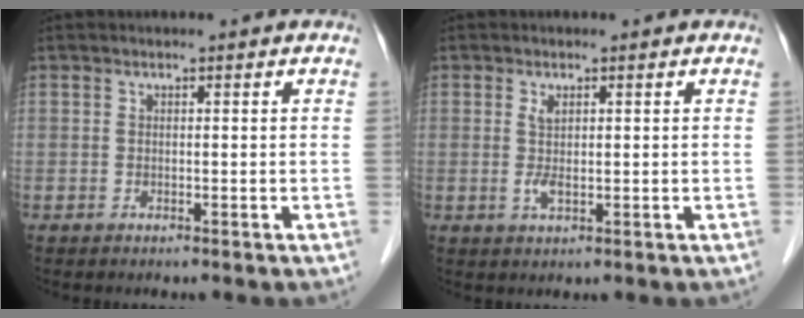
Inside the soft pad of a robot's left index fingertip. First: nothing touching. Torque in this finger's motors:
{"motor_torque": [0.30, 0.15, 0.15, 0.02]}